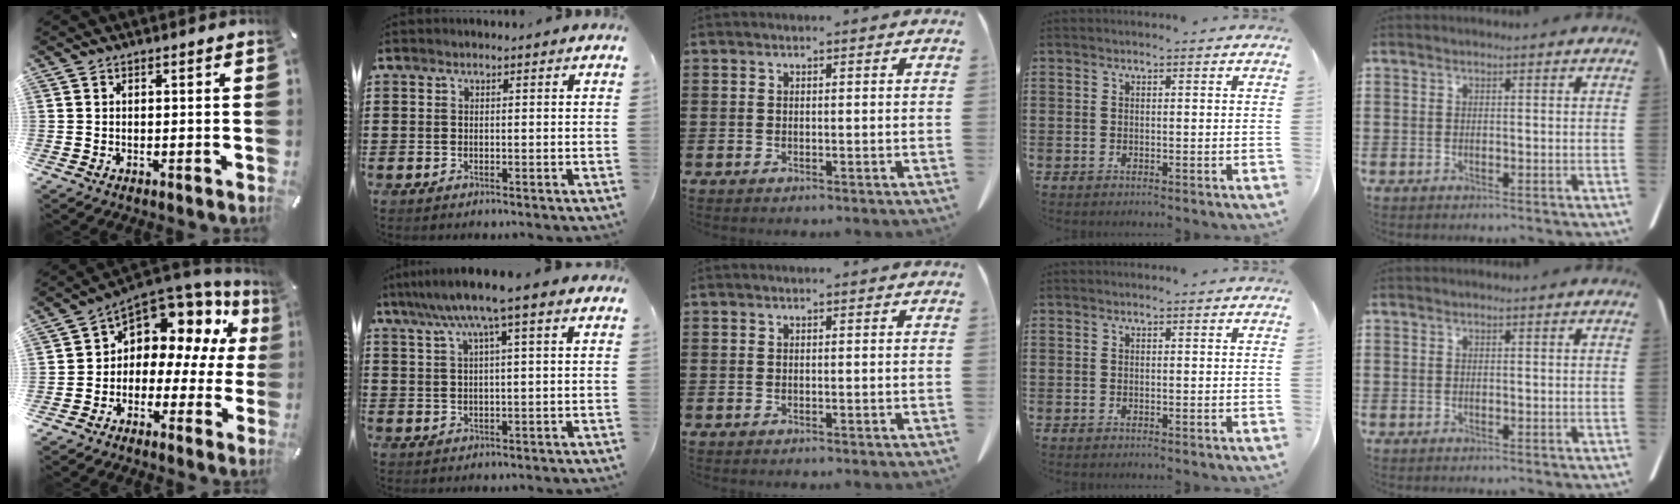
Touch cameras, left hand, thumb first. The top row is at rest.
{"thumb": {"total": 9.6, "force": [5.3, 6.4, 4.8], "torque": [-0.073, -0.062, 0.088]}, "index": {"total": 6.9, "force": [3.7, 0.0, 5.8], "torque": [-0.122, -0.003, 0.061]}}